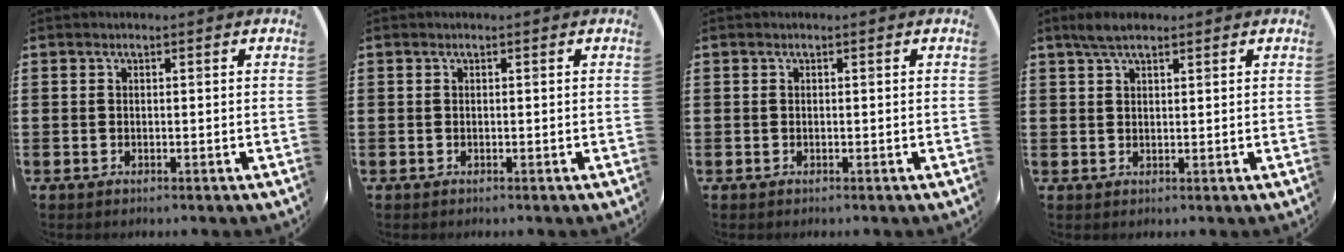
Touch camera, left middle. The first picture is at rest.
{"total": 0.0}
{"total": 0.0}
{"total": 2.9, "force": [2.2, 0.8, 1.7], "torque": [-0.028, 0.004, 0.037]}